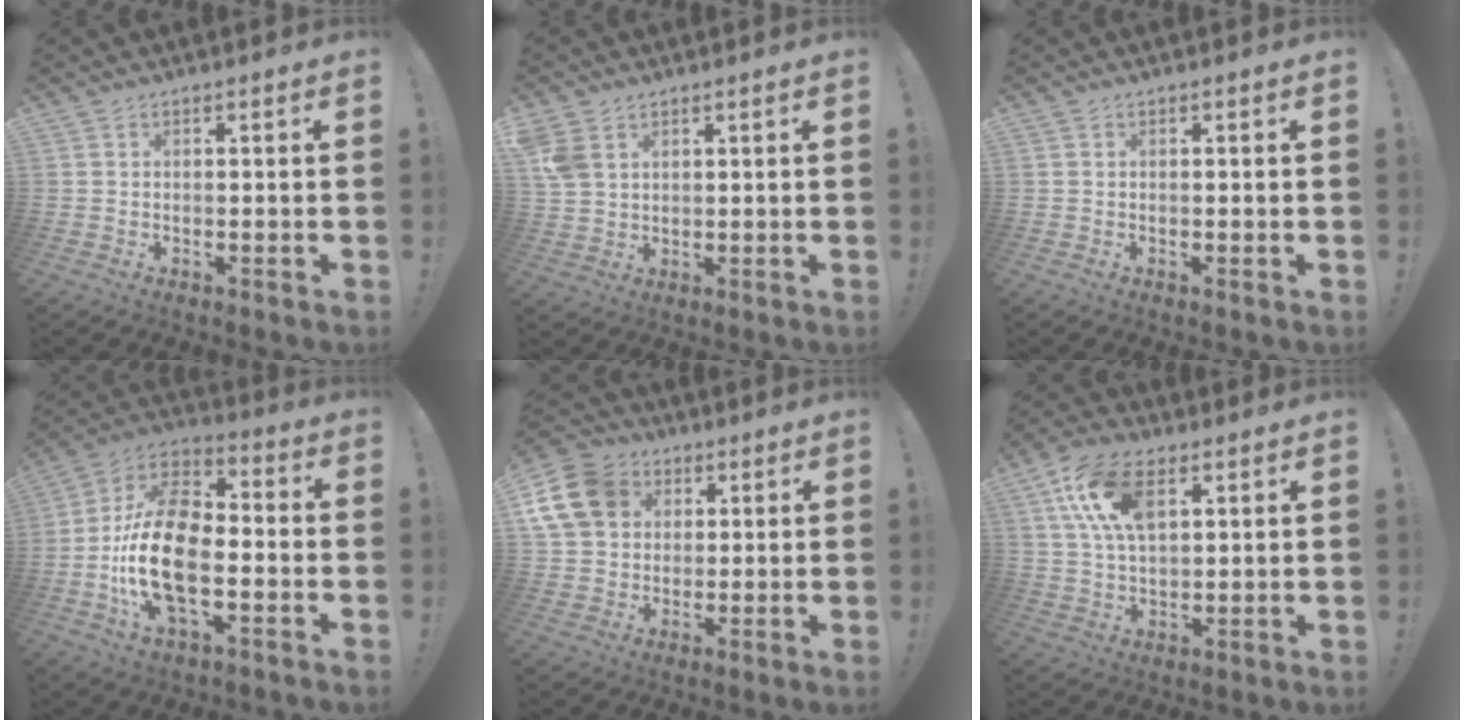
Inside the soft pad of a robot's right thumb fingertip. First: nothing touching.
{"total": 6.2, "force": [3.0, 4.3, 3.4], "torque": [-0.067, -0.007, 0.061]}
{"total": 0.0}
{"total": 21.2, "force": [-4.2, 11.9, 17.0], "torque": [-0.331, 0.021, -0.064]}
{"total": 15.3, "force": [4.4, 12.6, 7.5], "torque": [-0.136, -0.011, 0.092]}
{"total": 14.7, "force": [6.1, 8.1, 10.7], "torque": [-0.199, -0.007, 0.114]}